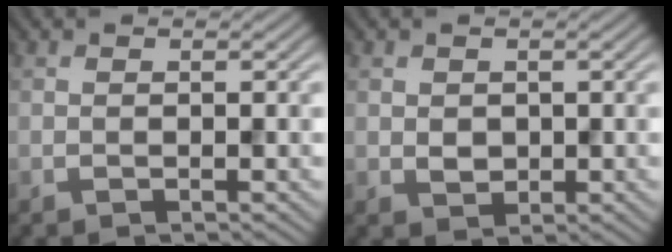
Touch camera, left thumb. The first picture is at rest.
{"total": 1.5, "force": [0.3, 1.3, 0.5], "torque": [-0.018, -0.004, 0.010]}